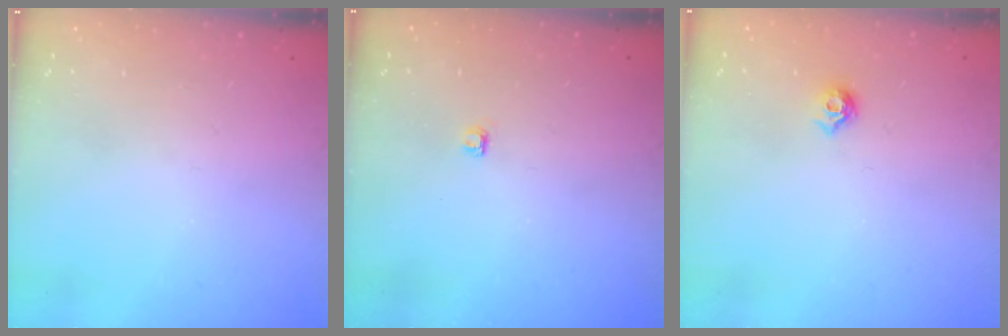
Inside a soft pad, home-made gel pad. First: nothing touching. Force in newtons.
{"total": 2.8, "press": 2.8, "slide": 0.4}
{"total": 5.1, "press": 5.0, "slide": 0.9}